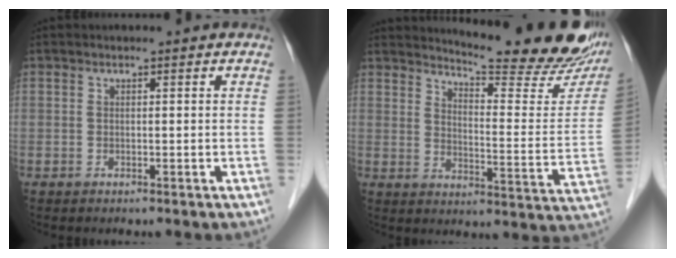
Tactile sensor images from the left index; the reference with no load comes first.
{"total": 21.4, "force": [19.0, 2.8, 9.5], "torque": [-0.130, -0.081, 0.233]}